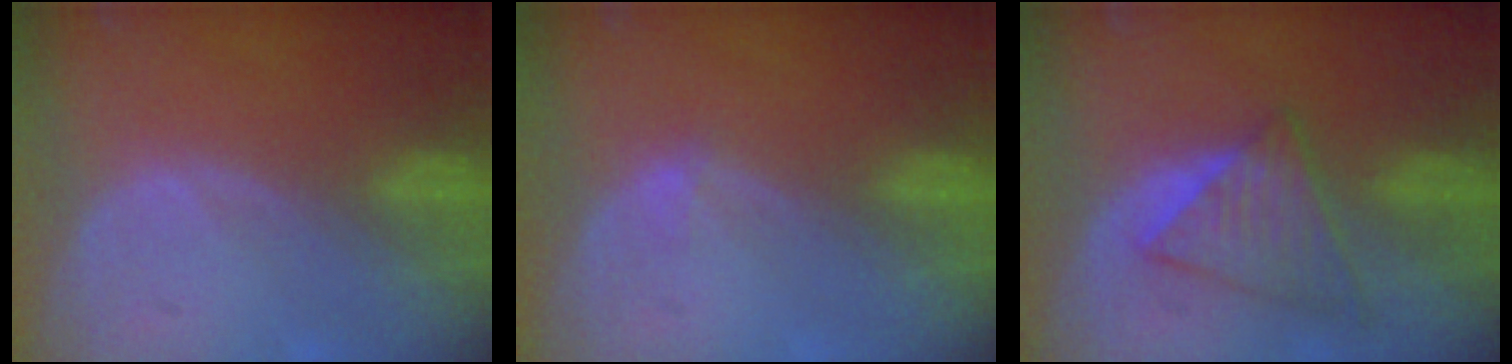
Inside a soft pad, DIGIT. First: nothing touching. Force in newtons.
{"total": 0.8, "press": 0.6, "slide": 0.5}
{"total": 6.3, "press": 6.3, "slide": 0.1}